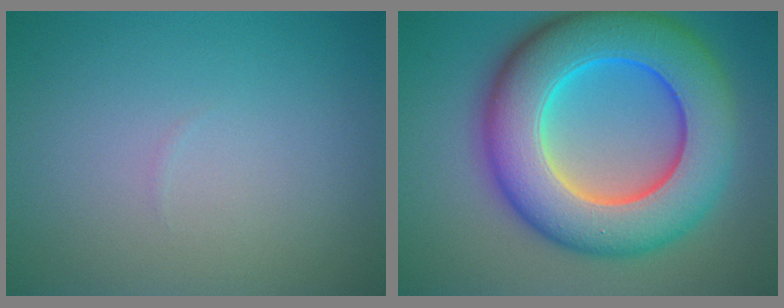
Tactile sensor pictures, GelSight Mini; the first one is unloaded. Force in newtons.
{"total": 13.3, "press": 13.3, "slide": 0.2}